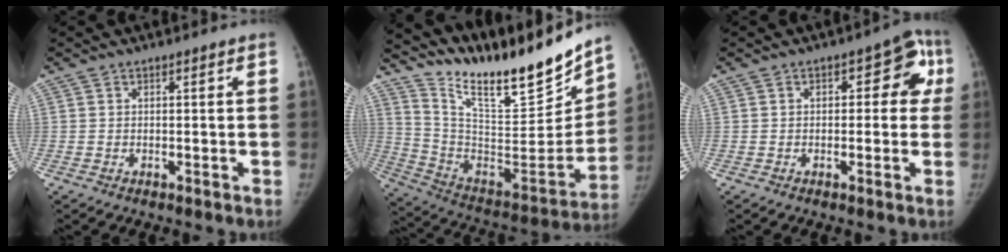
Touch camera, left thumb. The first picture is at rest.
{"total": 26.0, "force": [21.5, 5.2, 13.6], "torque": [-0.187, -0.120, 0.352]}
{"total": 7.6, "force": [1.1, 4.5, 6.0], "torque": [-0.022, 0.022, 0.004]}